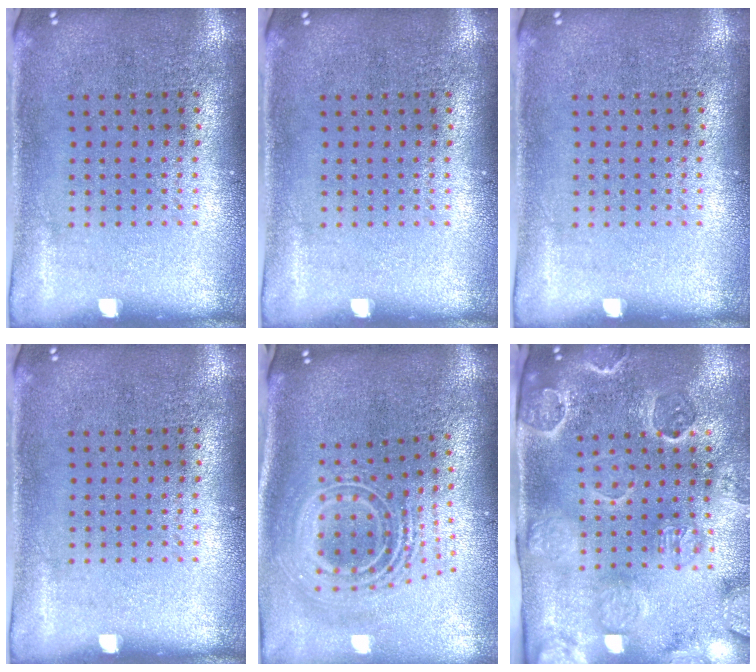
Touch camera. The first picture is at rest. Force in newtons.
{"total": 0.0}
{"total": 0.0}
{"total": 0.0}
{"total": 2.7, "press": 1.8, "slide": 2.0}
{"total": 3.2, "press": 3.2, "slide": 0.5}